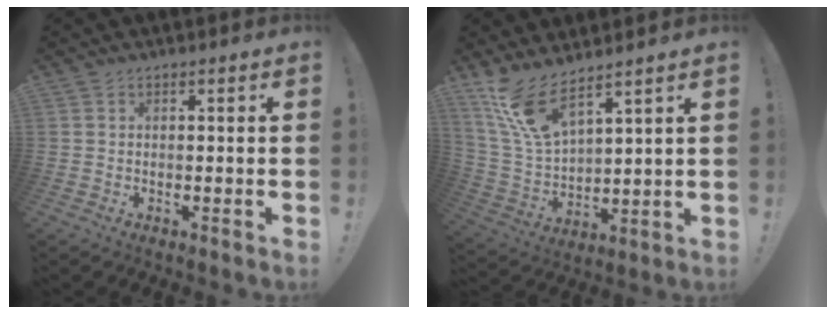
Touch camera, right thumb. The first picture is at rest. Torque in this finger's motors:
{"motor_torque": [1.29, 1.50, 0.34, 0.34, 0.19]}